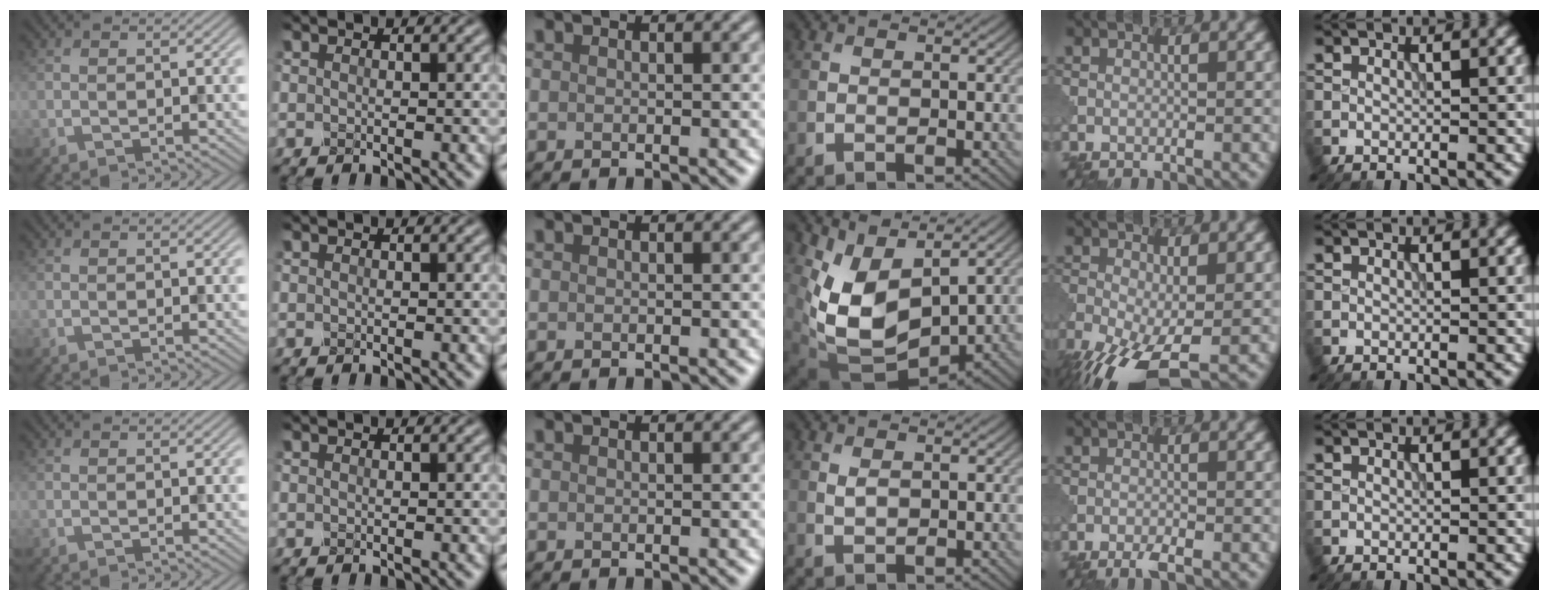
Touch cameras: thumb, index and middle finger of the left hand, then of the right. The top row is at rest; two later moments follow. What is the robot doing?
{"motion": "squeeze", "object": "clothespin"}